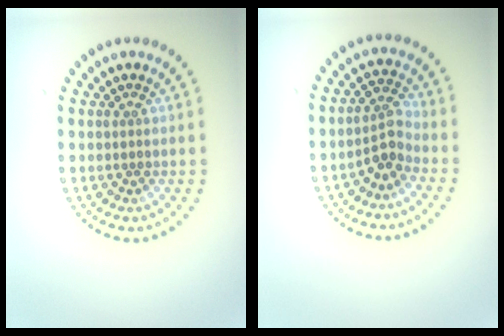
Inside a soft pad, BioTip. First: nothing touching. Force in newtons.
{"total": 2.4, "press": 1.9, "slide": 1.5}